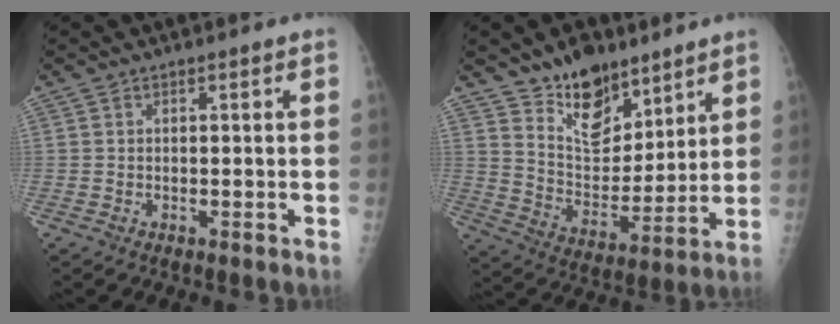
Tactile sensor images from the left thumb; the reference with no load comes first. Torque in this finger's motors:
{"motor_torque": [0.61, 0.70, 0.04, -0.20, 0.12]}